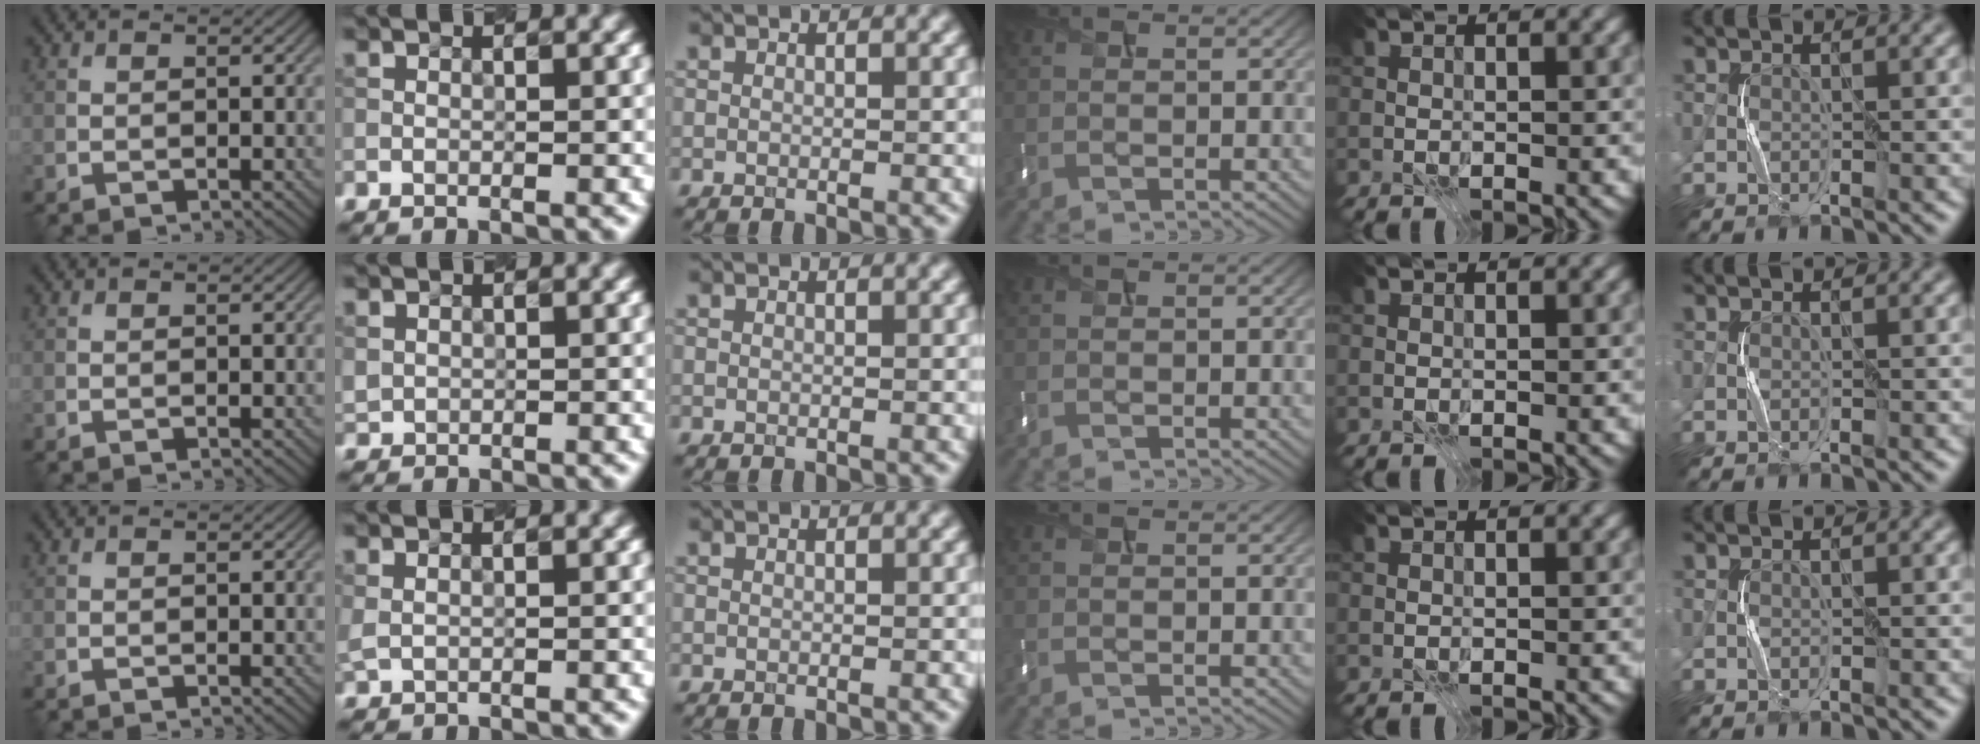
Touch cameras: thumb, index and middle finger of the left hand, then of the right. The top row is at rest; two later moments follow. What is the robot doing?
{"motion": "press", "object": "mouse"}